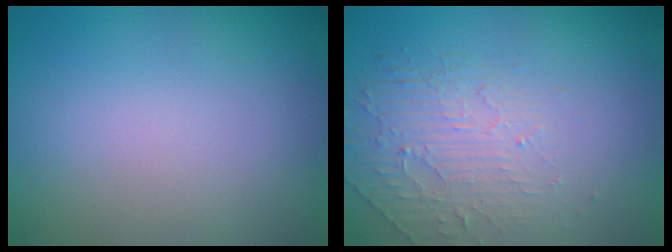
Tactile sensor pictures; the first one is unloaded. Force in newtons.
{"total": 2.2, "press": 1.5, "slide": 1.7}